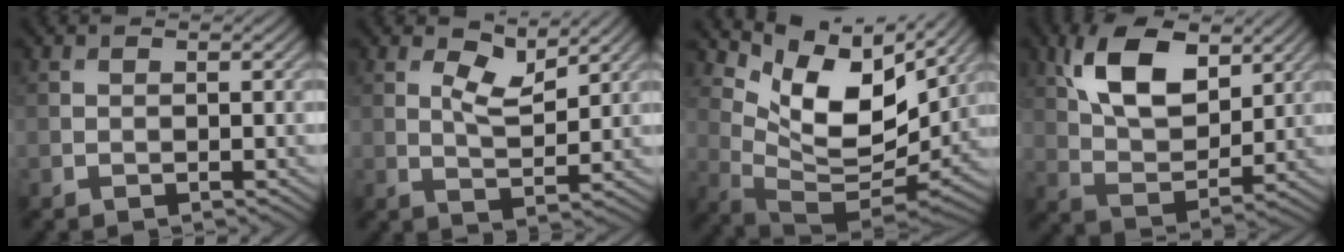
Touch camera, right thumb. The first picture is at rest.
{"total": 4.8, "force": [2.9, 1.8, 3.4], "torque": [-0.074, -0.005, 0.053]}
{"total": 10.8, "force": [5.5, 5.2, 7.6], "torque": [-0.152, -0.009, 0.115]}
{"total": 11.3, "force": [5.2, 6.0, 8.0], "torque": [-0.167, 0.007, 0.101]}